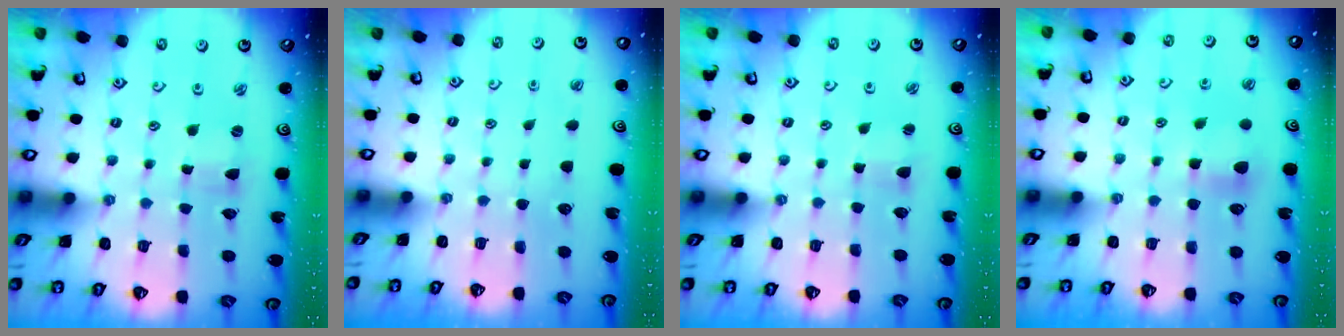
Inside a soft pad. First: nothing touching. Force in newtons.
{"total": 0.0}
{"total": 2.5, "press": 2.5, "slide": 0.2}
{"total": 5.5, "press": 5.5, "slide": 0.5}